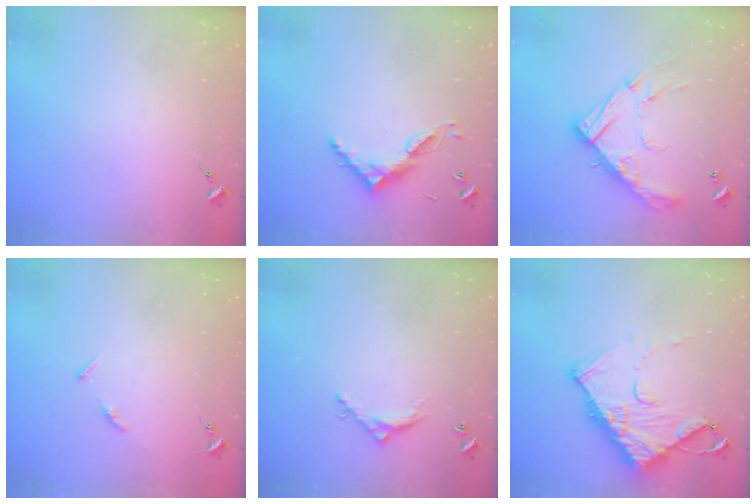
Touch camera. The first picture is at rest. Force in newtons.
{"total": 8.7, "press": 8.7, "slide": 0.5}
{"total": 17.3, "press": 17.3, "slide": 1.4}
{"total": 4.5, "press": 4.4, "slide": 0.5}
{"total": 6.0, "press": 6.0, "slide": 0.3}
{"total": 14.0, "press": 13.9, "slide": 1.3}